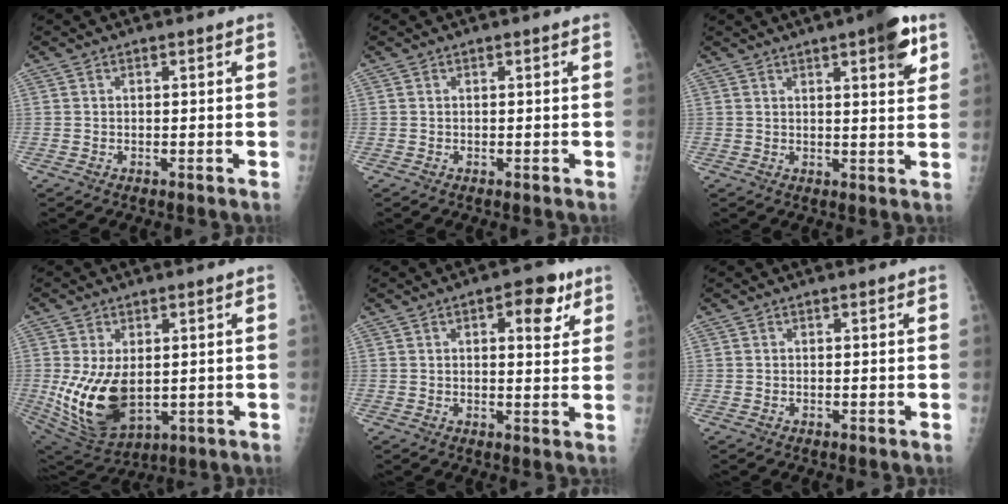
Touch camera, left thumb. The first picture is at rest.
{"total": 0.0}
{"total": 8.3, "force": [4.3, 2.0, 6.8], "torque": [-0.077, -0.014, 0.051]}
{"total": 13.9, "force": [-0.5, 8.3, 11.1], "torque": [-0.199, -0.017, 0.019]}
{"total": 9.4, "force": [4.1, 4.6, 7.1], "torque": [-0.057, -0.008, 0.047]}
{"total": 0.0}